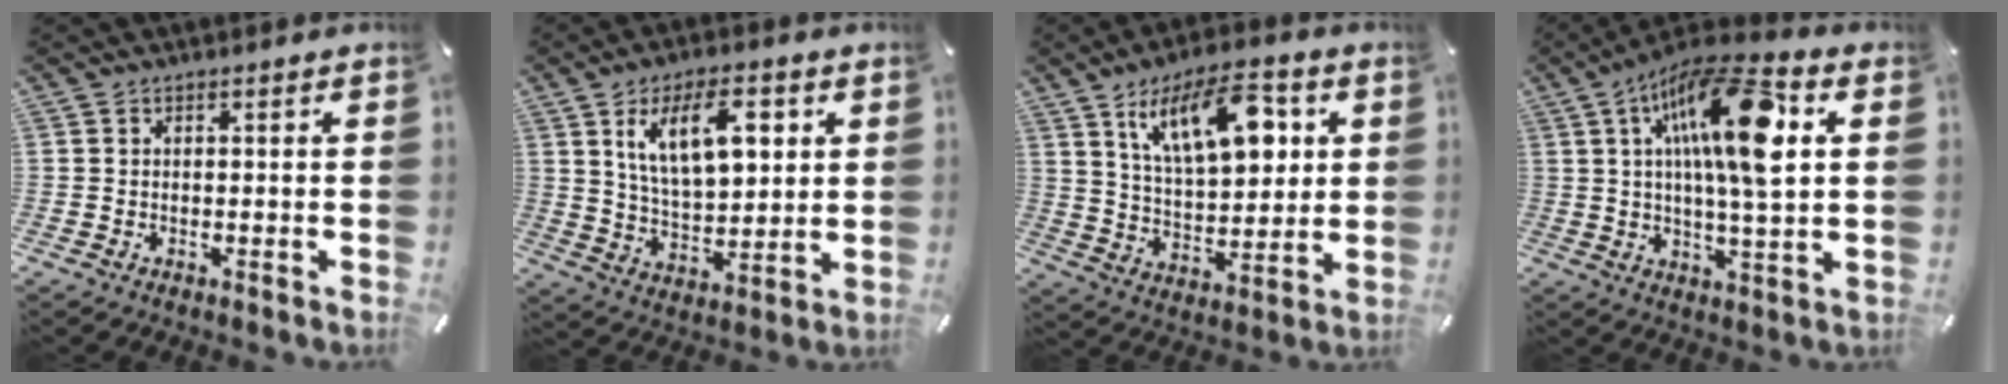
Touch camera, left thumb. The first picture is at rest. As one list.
[{"total": 15.0, "force": [6.3, 7.6, 11.2], "torque": [-0.203, -0.010, 0.106]}, {"total": 17.9, "force": [8.2, 8.7, 13.4], "torque": [-0.227, -0.016, 0.136]}, {"total": 19.8, "force": [5.7, 5.7, 18.1], "torque": [-0.323, -0.007, 0.078]}]